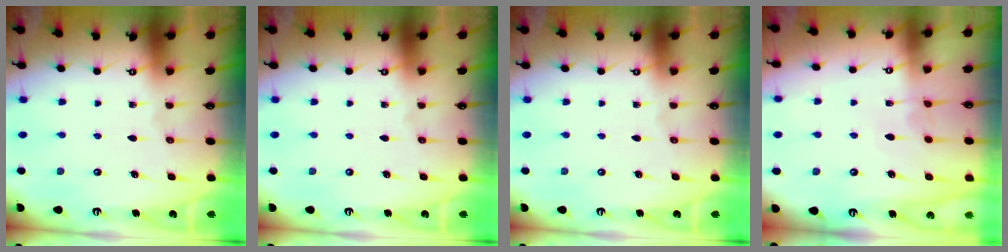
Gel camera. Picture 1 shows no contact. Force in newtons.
{"total": 0.0}
{"total": 0.0}
{"total": 2.5, "press": 2.4, "slide": 0.3}